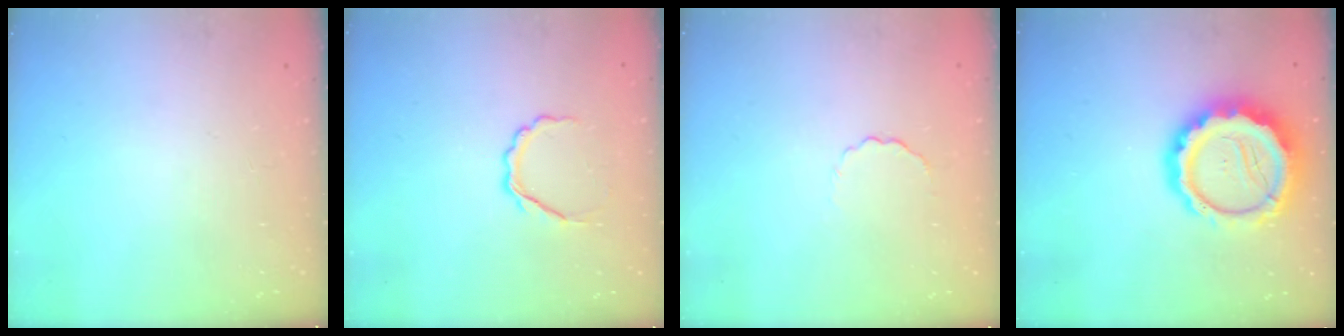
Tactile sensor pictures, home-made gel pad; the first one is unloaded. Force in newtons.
{"total": 4.7, "press": 4.6, "slide": 1.3}
{"total": 2.4, "press": 2.2, "slide": 0.9}
{"total": 15.4, "press": 15.1, "slide": 3.2}